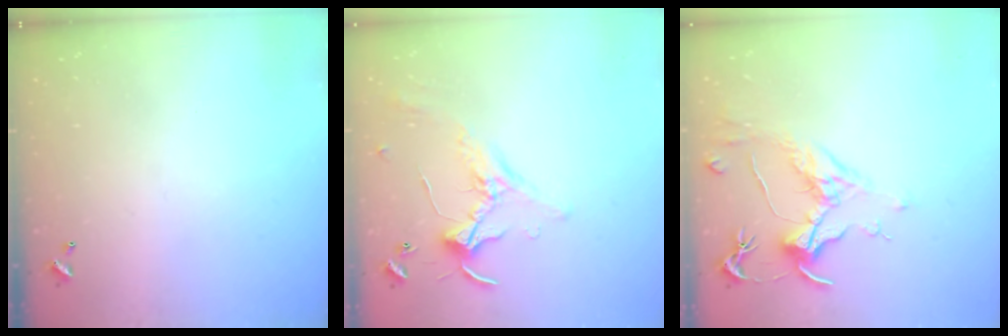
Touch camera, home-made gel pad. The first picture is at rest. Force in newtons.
{"total": 0.8, "press": 0.7, "slide": 0.4}
{"total": 1.7, "press": 1.5, "slide": 0.9}